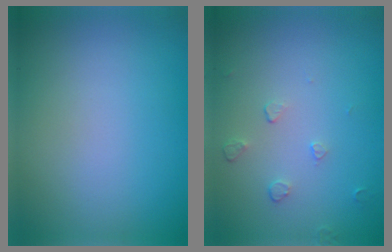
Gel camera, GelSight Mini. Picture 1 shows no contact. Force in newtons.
{"total": 0.9, "press": 0.6, "slide": 0.7}